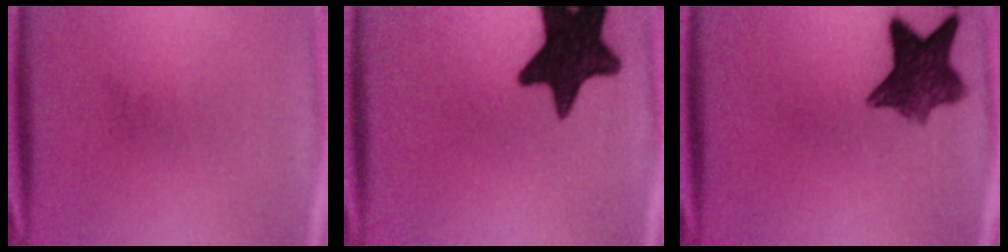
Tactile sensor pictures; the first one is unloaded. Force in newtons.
{"total": 16.2}
{"total": 9.7}